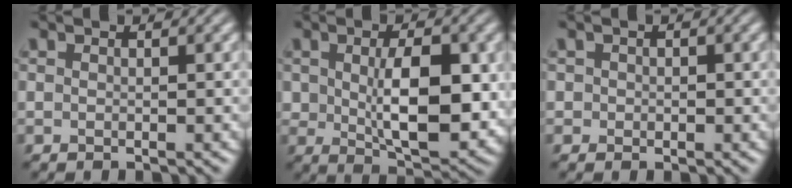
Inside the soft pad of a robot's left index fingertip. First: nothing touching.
{"total": 8.1, "force": [0.2, 4.2, 6.9], "torque": [-0.123, -0.012, 0.015]}
{"total": 1.0, "force": [0.0, 0.9, 0.1], "torque": [0.008, -0.004, -0.002]}